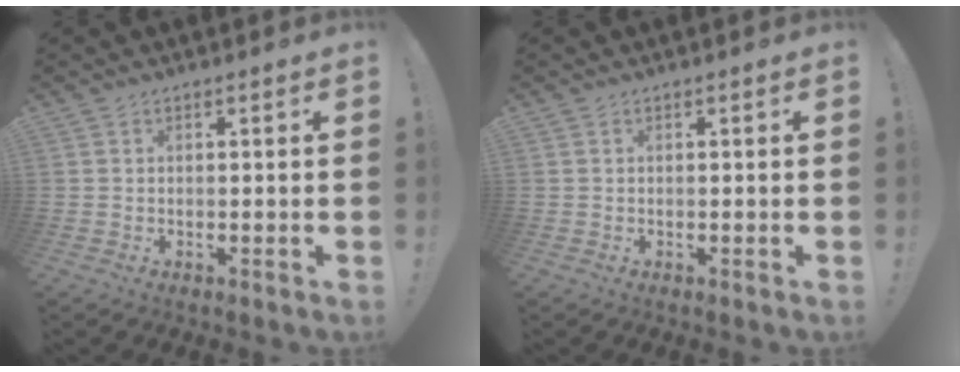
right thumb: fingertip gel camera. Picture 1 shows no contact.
{"total": 0.0}